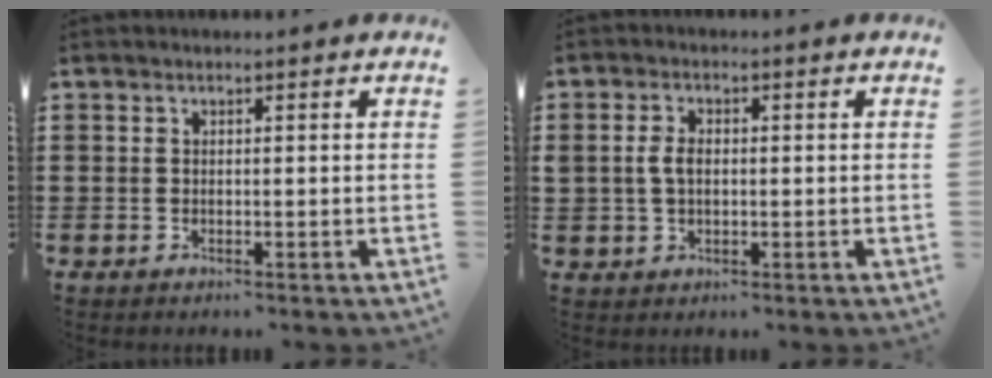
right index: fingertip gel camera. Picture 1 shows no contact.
{"total": 3.1, "force": [0.1, 1.9, 2.4], "torque": [-0.065, 0.001, -0.003]}